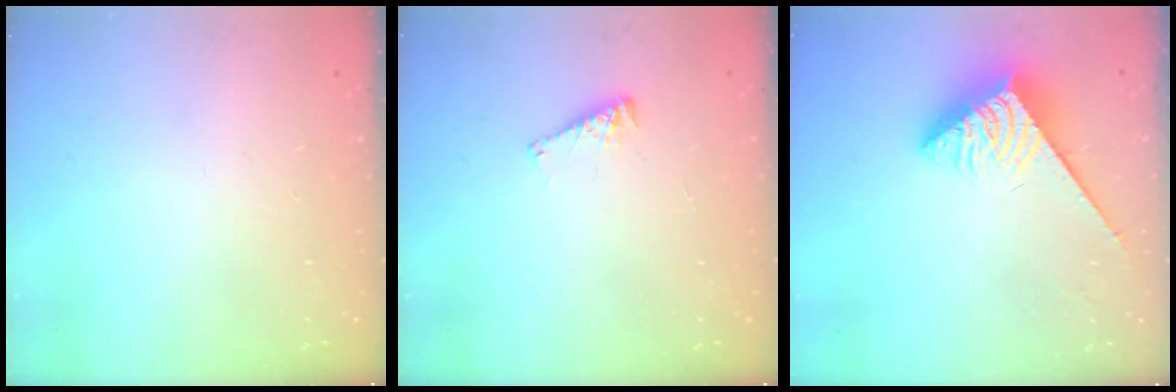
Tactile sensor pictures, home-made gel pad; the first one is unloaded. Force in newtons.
{"total": 4.2, "press": 4.1, "slide": 0.7}
{"total": 4.0, "press": 3.9, "slide": 0.6}